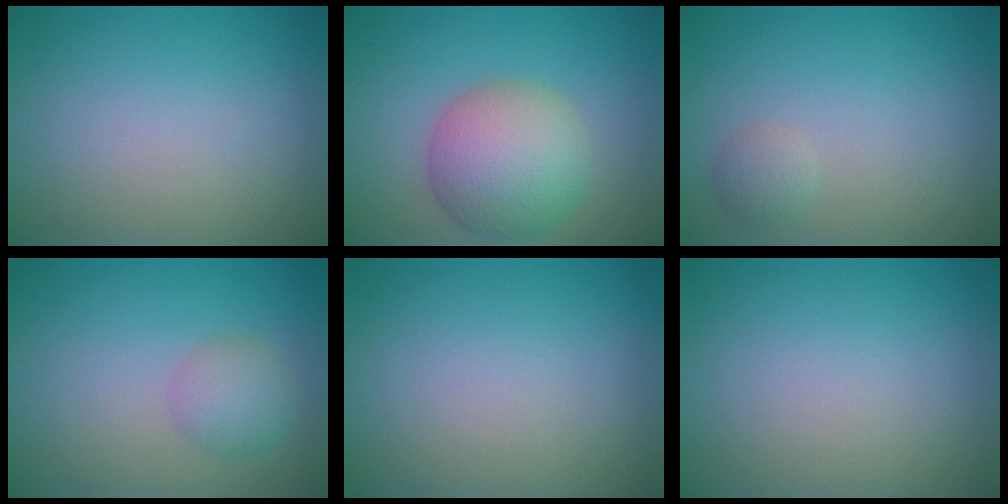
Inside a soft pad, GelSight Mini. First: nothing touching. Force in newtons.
{"total": 7.1, "press": 7.1, "slide": 0.3}
{"total": 1.3, "press": 1.3, "slide": 0.0}
{"total": 2.5, "press": 2.5, "slide": 0.1}
{"total": 0.0}
{"total": 0.0}